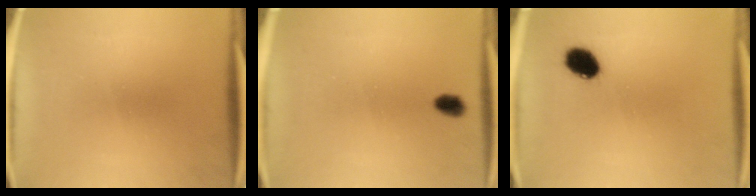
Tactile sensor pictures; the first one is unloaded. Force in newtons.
{"total": 2.7}
{"total": 6.2}